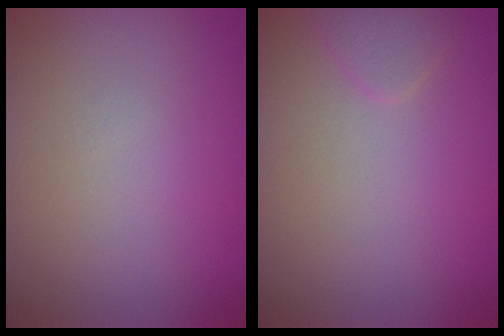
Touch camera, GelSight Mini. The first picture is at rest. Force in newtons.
{"total": 1.1, "press": 1.1, "slide": 0.1}